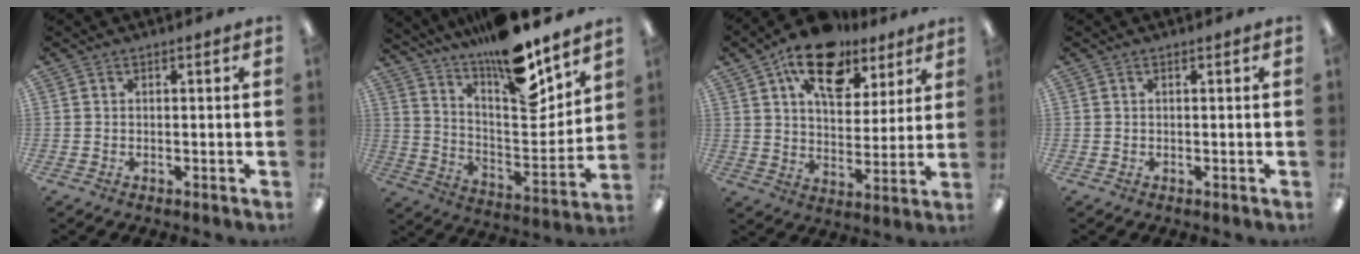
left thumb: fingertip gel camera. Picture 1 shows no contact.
{"total": 17.6, "force": [14.3, 3.4, 9.7], "torque": [-0.162, -0.115, 0.239]}
{"total": 17.0, "force": [10.8, 9.3, 9.3], "torque": [-0.140, -0.052, 0.189]}
{"total": 0.0}